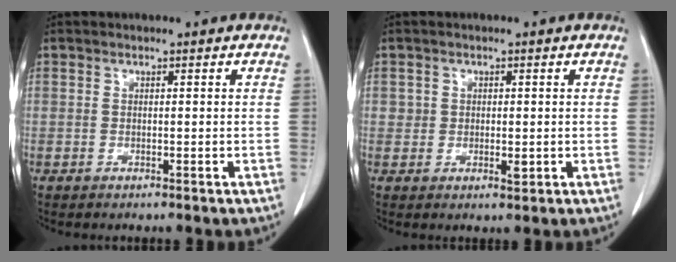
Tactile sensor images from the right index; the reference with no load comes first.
{"total": 2.2, "force": [0.0, 1.7, 1.5], "torque": [-0.016, -0.002, 0.001]}